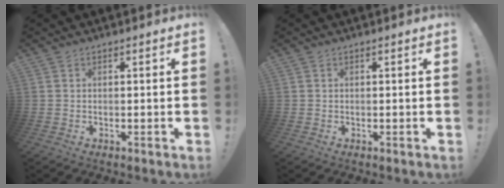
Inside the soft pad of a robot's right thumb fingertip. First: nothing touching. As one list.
[{"total": 0.0}]